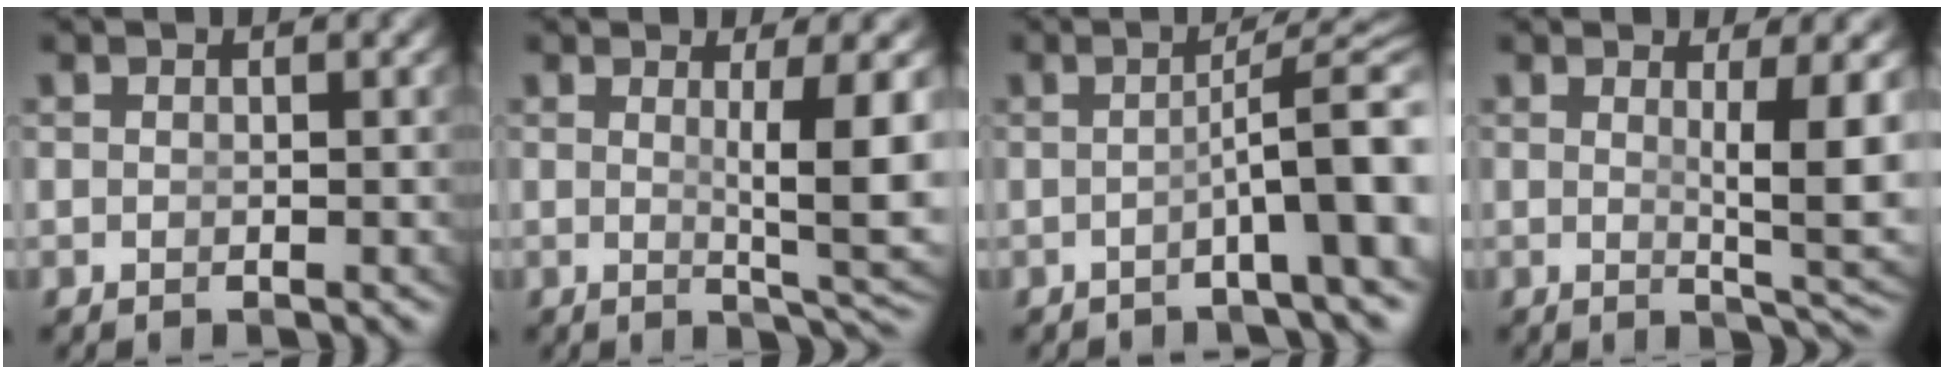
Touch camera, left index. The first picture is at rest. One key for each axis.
{"total": 6.3, "fx": 0.5, "fy": 0.8, "fz": 6.3, "tx": -0.077, "ty": -0.015, "tz": 0.017}
{"total": 5.6, "fx": -2.1, "fy": 0.5, "fz": 5.2, "tx": -0.056, "ty": 0.008, "tz": -0.032}
{"total": 5.7, "fx": 0.8, "fy": 0.6, "fz": 5.6, "tx": -0.069, "ty": -0.014, "tz": 0.021}